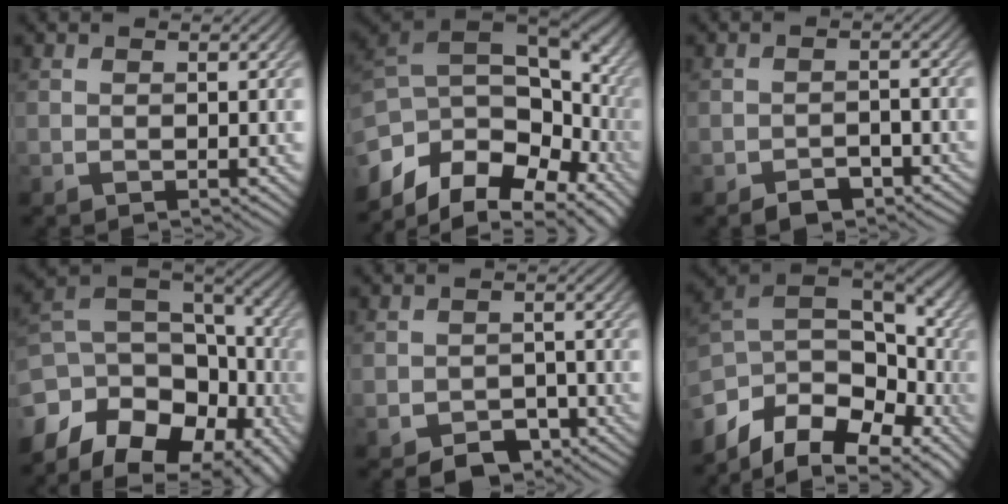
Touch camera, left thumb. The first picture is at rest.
{"total": 14.9, "force": [-4.5, 9.6, 10.5], "torque": [-0.248, -0.015, -0.063]}
{"total": 3.1, "force": [-2.3, 1.6, 1.3], "torque": [-0.017, 0.001, -0.038]}
{"total": 16.1, "force": [-6.7, 10.8, 9.8], "torque": [-0.217, -0.040, -0.075]}
{"total": 5.3, "force": [-3.5, 3.4, 2.2], "torque": [-0.029, -0.012, -0.051]}
{"total": 13.4, "force": [-6.5, 8.6, 8.0], "torque": [-0.201, -0.015, -0.080]}